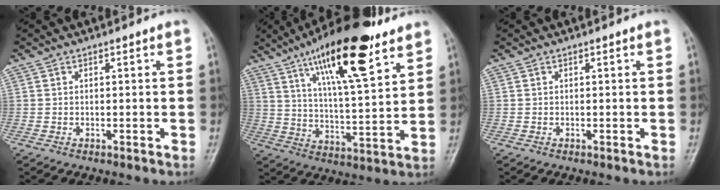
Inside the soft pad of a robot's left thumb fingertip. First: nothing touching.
{"total": 19.8, "force": [11.6, 5.3, 15.1], "torque": [-0.225, -0.044, 0.195]}
{"total": 0.0}